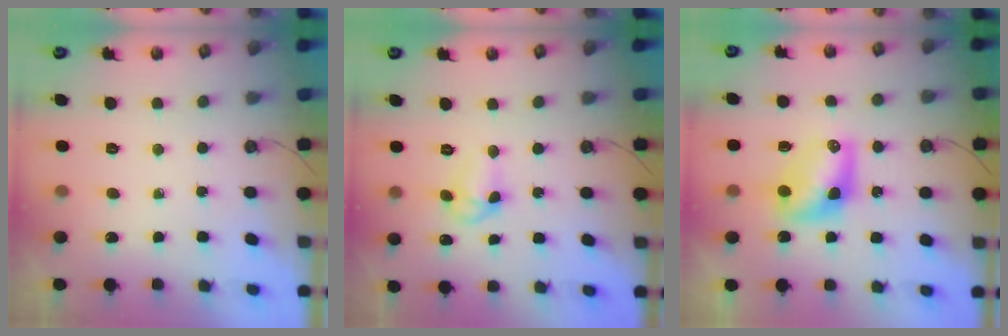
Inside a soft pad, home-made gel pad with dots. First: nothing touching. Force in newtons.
{"total": 7.6, "press": 7.6, "slide": 0.7}
{"total": 8.8, "press": 8.7, "slide": 0.4}